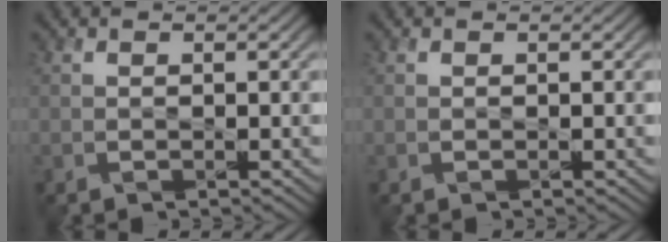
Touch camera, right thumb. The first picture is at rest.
{"total": 0.0}